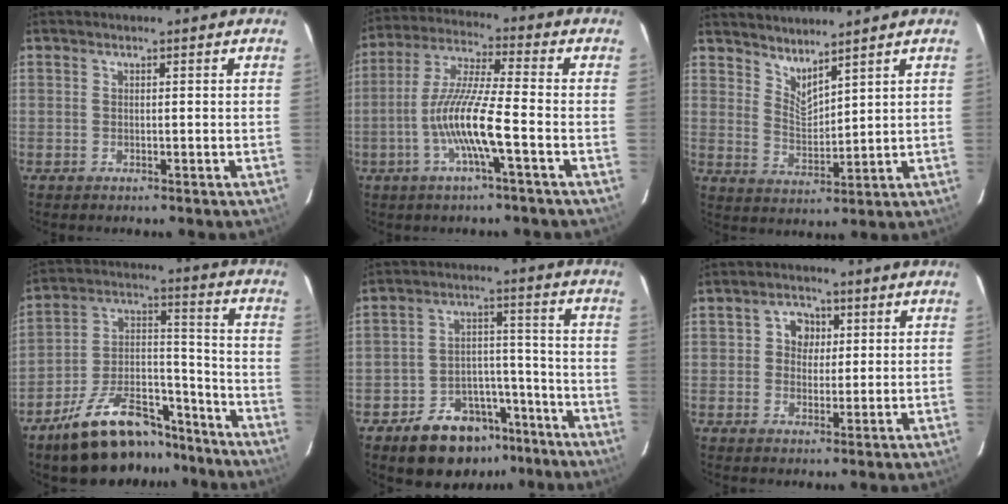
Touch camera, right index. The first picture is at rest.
{"total": 11.1, "force": [-3.9, -0.2, 10.4], "torque": [-0.213, -0.001, -0.079]}
{"total": 5.2, "force": [4.9, 0.5, 1.6], "torque": [-0.026, -0.009, 0.092]}
{"total": 18.5, "force": [-13.8, 7.9, 9.5], "torque": [-0.174, 0.031, -0.212]}
{"total": 13.0, "force": [-8.9, 8.0, 5.0], "torque": [-0.097, 0.035, -0.119]}
{"total": 3.8, "force": [0.9, 3.5, 1.2], "torque": [-0.012, 0.009, 0.014]}